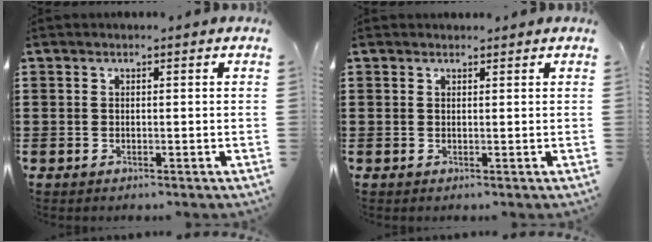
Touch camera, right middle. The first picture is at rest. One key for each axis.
{"total": 0.7, "fx": 0.7, "fy": 0.1, "fz": -0.1, "tx": 0.007, "ty": -0.002, "tz": 0.012}